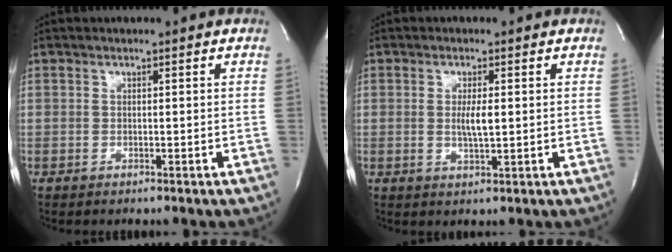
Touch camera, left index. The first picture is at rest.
{"total": 3.0, "force": [0.1, 0.5, 3.0], "torque": [-0.058, -0.006, 0.003]}